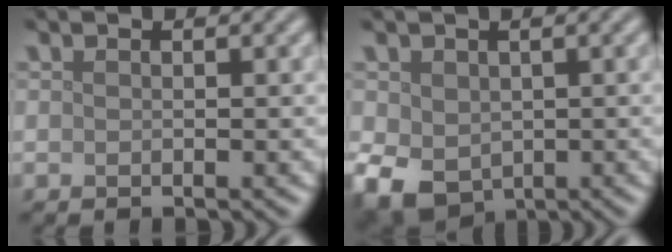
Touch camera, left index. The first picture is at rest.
{"total": 5.9, "force": [-1.2, 4.5, 3.5], "torque": [-0.080, -0.018, -0.017]}